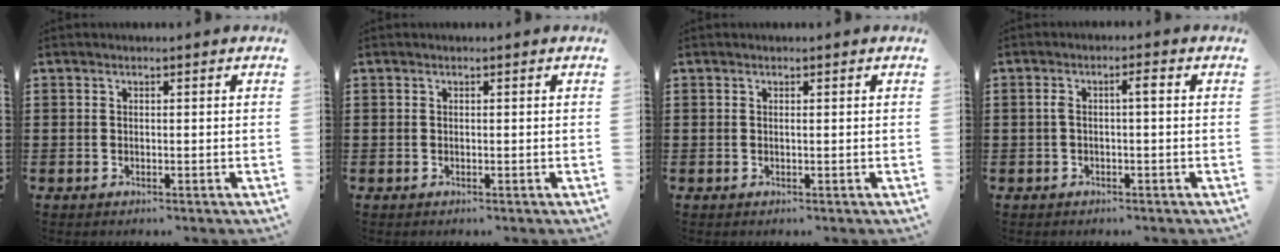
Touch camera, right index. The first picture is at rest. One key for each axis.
{"total": 0.0}
{"total": 0.0}
{"total": 2.3, "fx": -0.1, "fy": 0.4, "fz": 2.3, "tx": -0.043, "ty": 0.004, "tz": -0.005}